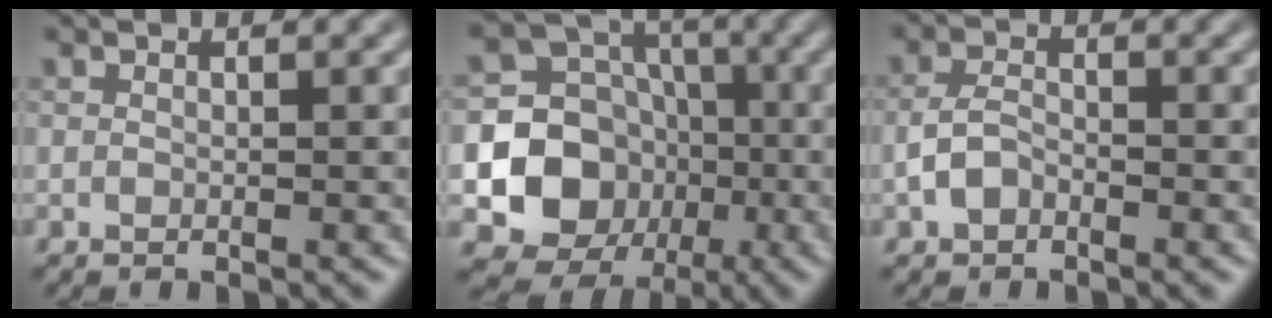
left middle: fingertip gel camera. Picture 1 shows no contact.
{"total": 10.3, "force": [-2.0, 9.3, 3.9], "torque": [-0.056, -0.014, -0.062]}
{"total": 2.1, "force": [-1.1, 1.2, 1.3], "torque": [-0.026, 0.006, -0.028]}